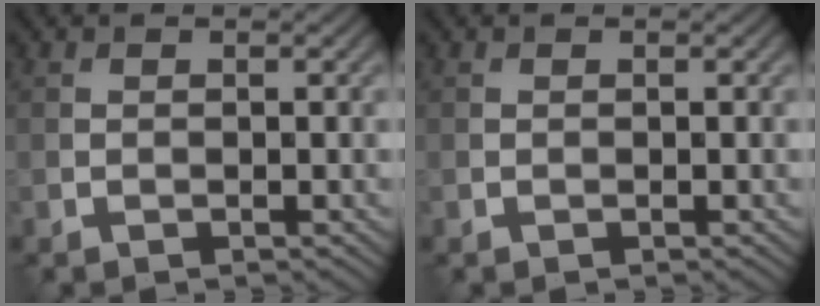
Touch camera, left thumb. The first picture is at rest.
{"total": 0.0}